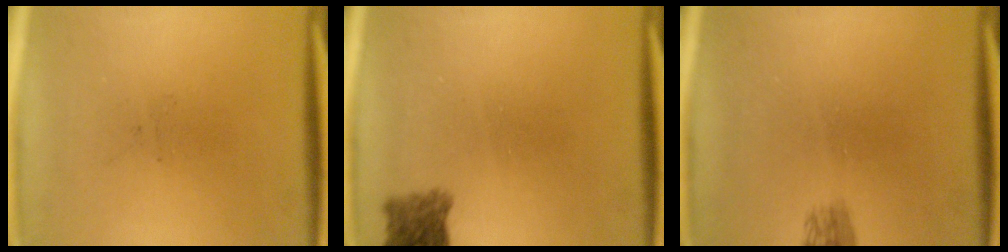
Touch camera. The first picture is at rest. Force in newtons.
{"total": 3.1}
{"total": 1.6}